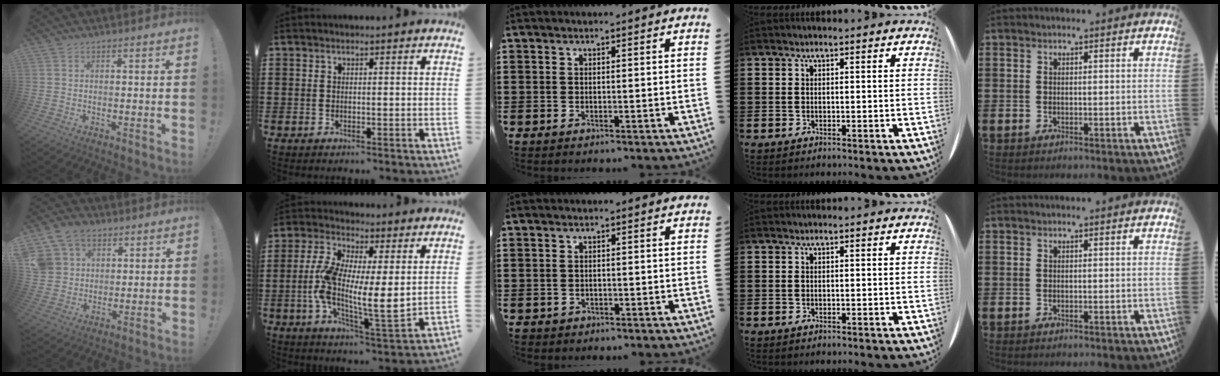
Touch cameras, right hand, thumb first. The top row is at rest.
{"thumb": {"total": 12.9, "force": [6.3, 9.9, 5.3], "torque": [-0.094, -0.023, 0.129]}, "index": {"total": 10.1, "force": [0.7, 3.3, 9.6], "torque": [-0.199, -0.016, 0.010]}, "middle": {"total": 0.6, "force": [-0.4, 0.4, 0.0], "torque": [-0.002, 0.003, -0.010]}}